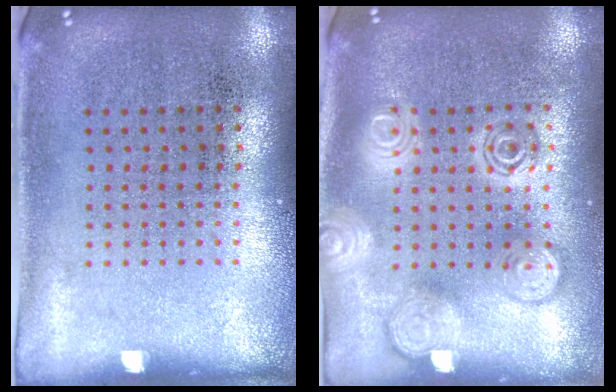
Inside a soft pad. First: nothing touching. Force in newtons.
{"total": 3.0, "press": 3.0, "slide": 0.4}